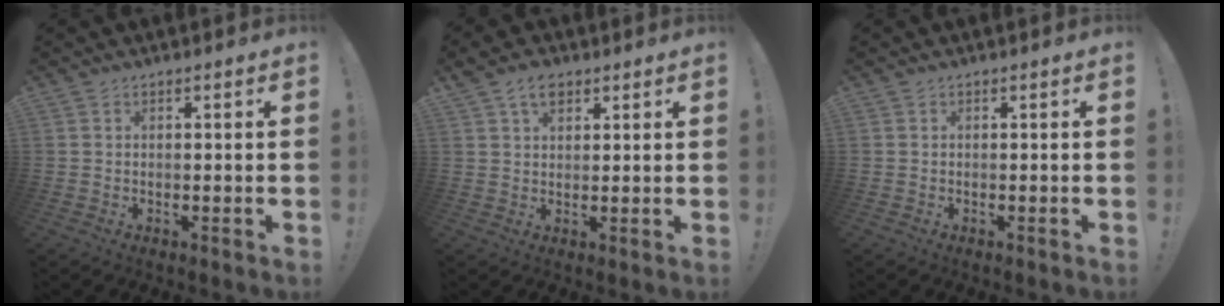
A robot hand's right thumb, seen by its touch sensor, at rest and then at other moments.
{"total": 5.9, "force": [3.5, 3.7, 3.1], "torque": [-0.047, -0.009, 0.064]}
{"total": 0.0}